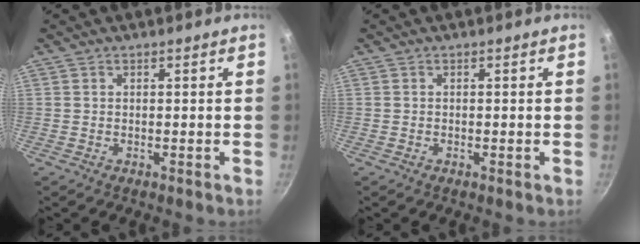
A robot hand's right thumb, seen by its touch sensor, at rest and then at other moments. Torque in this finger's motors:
{"motor_torque": [0.03, -0.16, -0.16, -0.07, 0.06]}